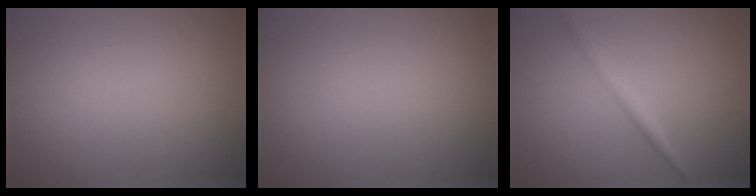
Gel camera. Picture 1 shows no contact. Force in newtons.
{"total": 0.0}
{"total": 2.0, "press": 2.0, "slide": 0.1}